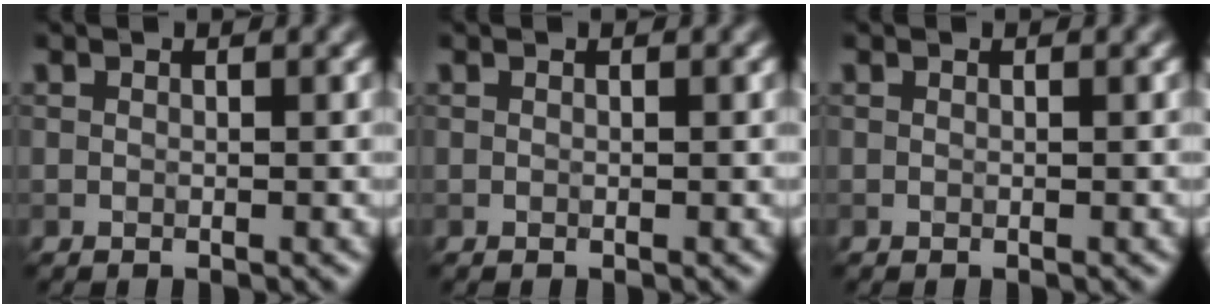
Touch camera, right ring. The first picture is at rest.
{"total": 0.0}
{"total": 0.0}